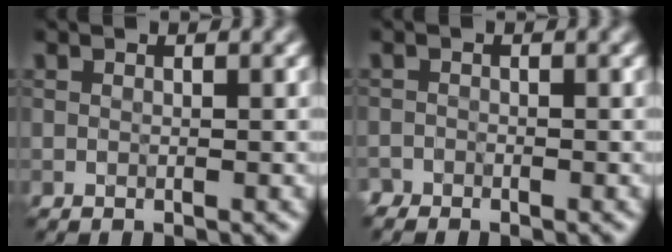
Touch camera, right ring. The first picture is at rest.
{"total": 0.9, "force": [-0.9, 0.3, -0.1], "torque": [0.006, -0.002, -0.019]}